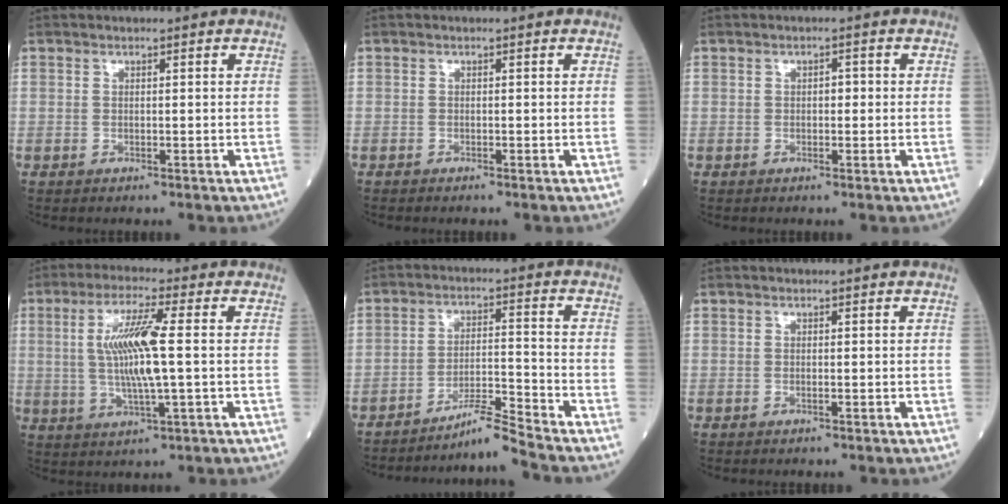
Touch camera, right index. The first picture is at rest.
{"total": 0.6, "force": [-0.5, 0.0, 0.3], "torque": [-0.005, -0.001, -0.011]}
{"total": 1.3, "force": [-0.1, 0.7, 1.1], "torque": [-0.011, 0.004, -0.003]}
{"total": 9.6, "force": [0.8, 0.6, 9.6], "torque": [-0.194, 0.001, 0.015]}
{"total": 6.2, "force": [-5.6, -2.4, 1.2], "torque": [-0.027, -0.007, -0.100]}
{"total": 0.0}